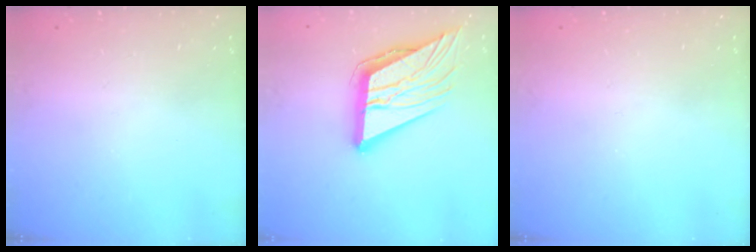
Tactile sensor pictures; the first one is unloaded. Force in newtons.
{"total": 17.6, "press": 17.5, "slide": 2.0}
{"total": 0.0}